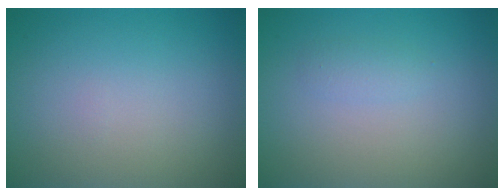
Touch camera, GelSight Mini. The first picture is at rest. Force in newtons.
{"total": 1.0, "press": 1.0, "slide": 0.1}